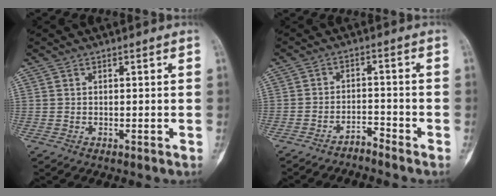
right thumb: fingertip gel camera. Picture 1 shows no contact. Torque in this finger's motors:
{"motor_torque": [0.72, 0.21, 1.12, -1.65, 0.05]}